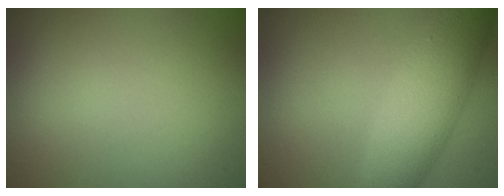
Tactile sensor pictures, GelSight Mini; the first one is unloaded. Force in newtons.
{"total": 6.2, "press": 6.2, "slide": 0.2}